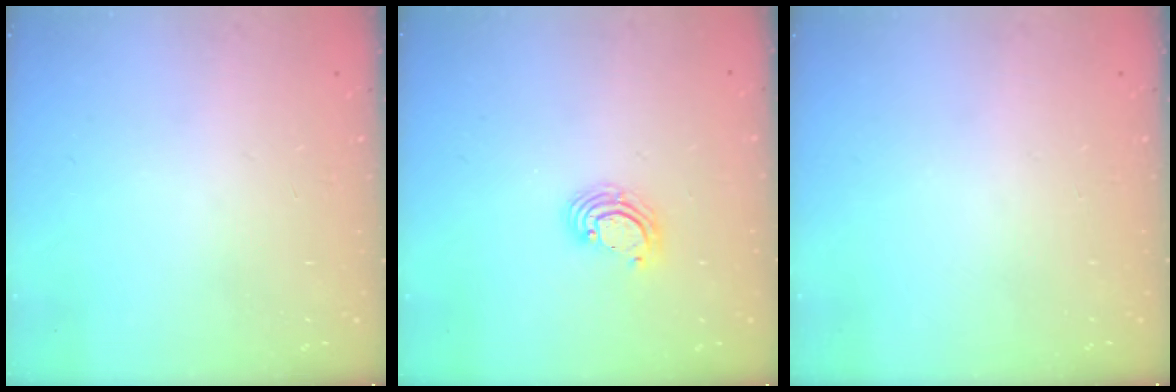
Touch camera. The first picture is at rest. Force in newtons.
{"total": 3.6, "press": 3.6, "slide": 0.2}
{"total": 0.0}